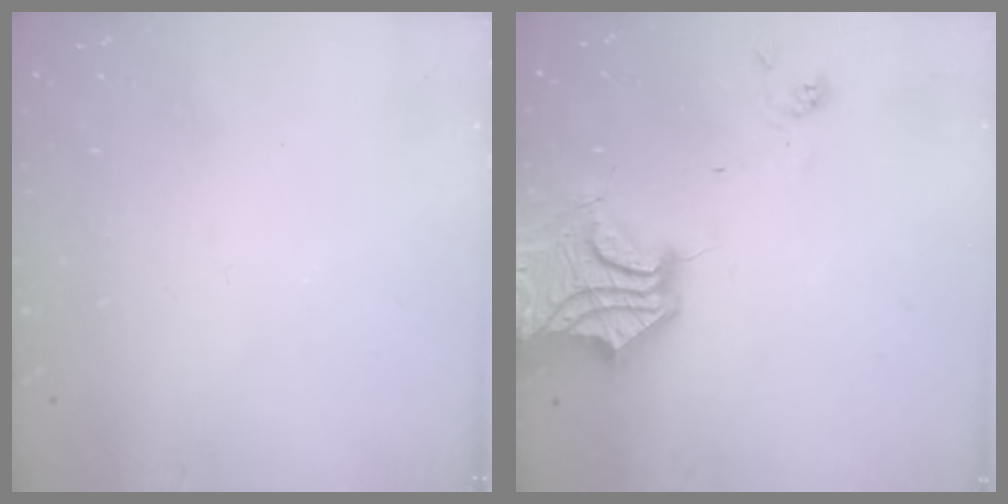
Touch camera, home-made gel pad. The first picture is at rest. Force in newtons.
{"total": 10.2, "press": 9.9, "slide": 2.6}